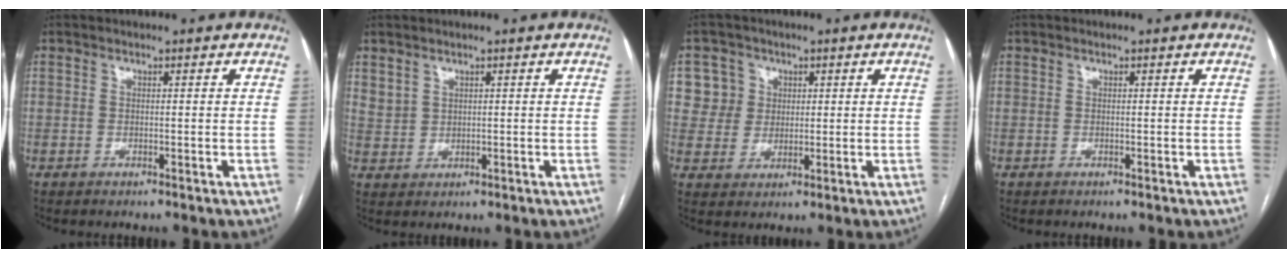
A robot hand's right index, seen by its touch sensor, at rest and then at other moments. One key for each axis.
{"total": 2.6, "fx": 1.7, "fy": 1.8, "fz": 0.6, "tx": -0.008, "ty": 0.001, "tz": 0.040}
{"total": 6.1, "fx": 1.8, "fy": 5.8, "fz": 0.3, "tx": 0.002, "ty": 0.016, "tz": 0.040}
{"total": 0.0}